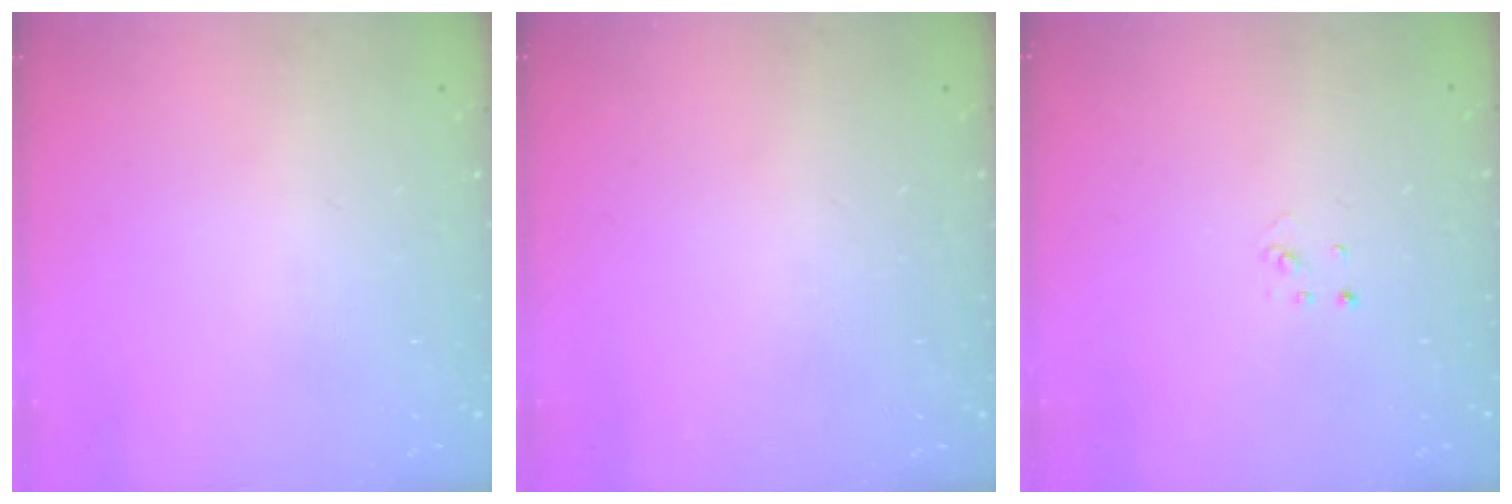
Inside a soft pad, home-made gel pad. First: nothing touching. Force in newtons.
{"total": 0.0}
{"total": 2.0, "press": 2.0, "slide": 0.1}